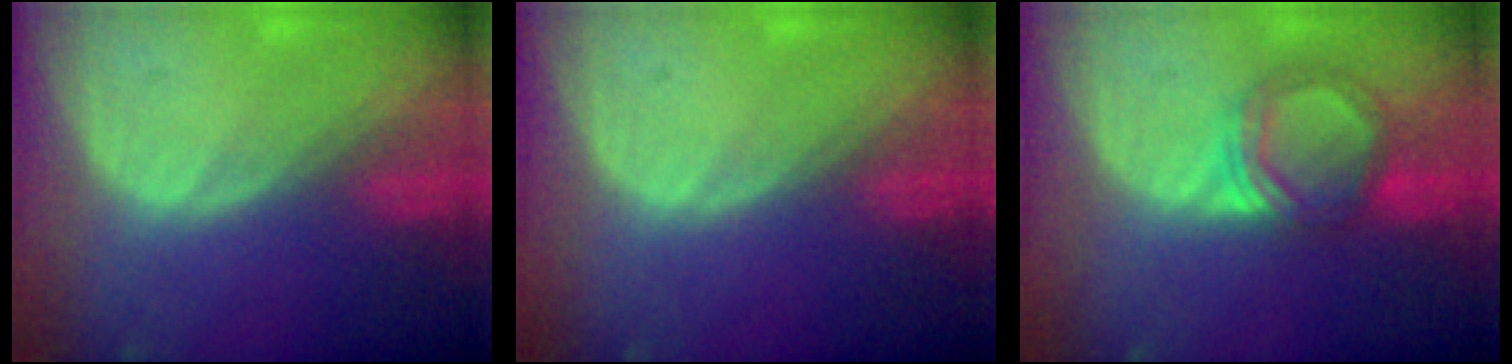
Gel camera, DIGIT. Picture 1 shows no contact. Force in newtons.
{"total": 0.0}
{"total": 5.5, "press": 5.2, "slide": 1.7}